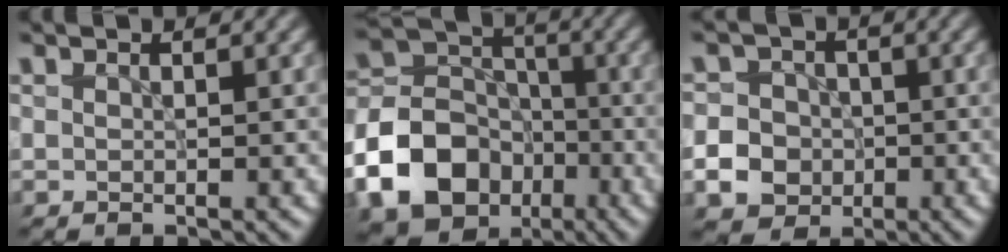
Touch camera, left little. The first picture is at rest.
{"total": 12.0, "force": [-5.2, 9.2, 5.5], "torque": [-0.140, -0.008, -0.109]}
{"total": 6.0, "force": [-1.9, 5.5, 1.8], "torque": [-0.030, -0.007, -0.055]}